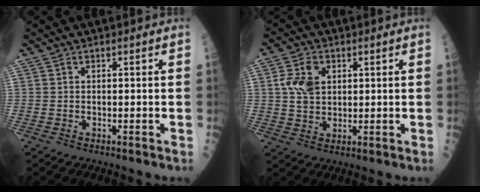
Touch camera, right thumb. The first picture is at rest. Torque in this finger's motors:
{"motor_torque": [-0.01, 0.01, 0.21, 0.21, 0.12]}